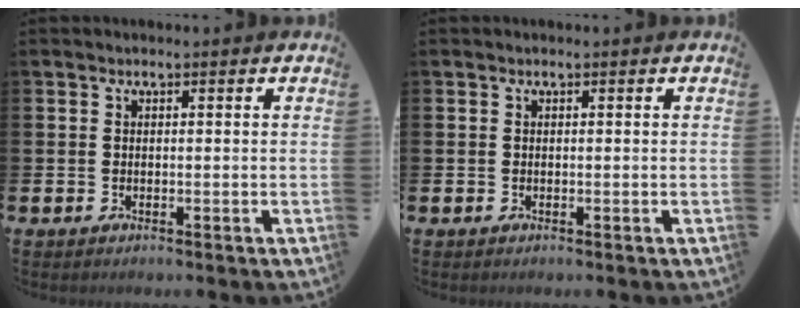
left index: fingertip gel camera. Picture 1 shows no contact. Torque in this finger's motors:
{"motor_torque": [-0.02, 0.05, -0.01, 0.00]}